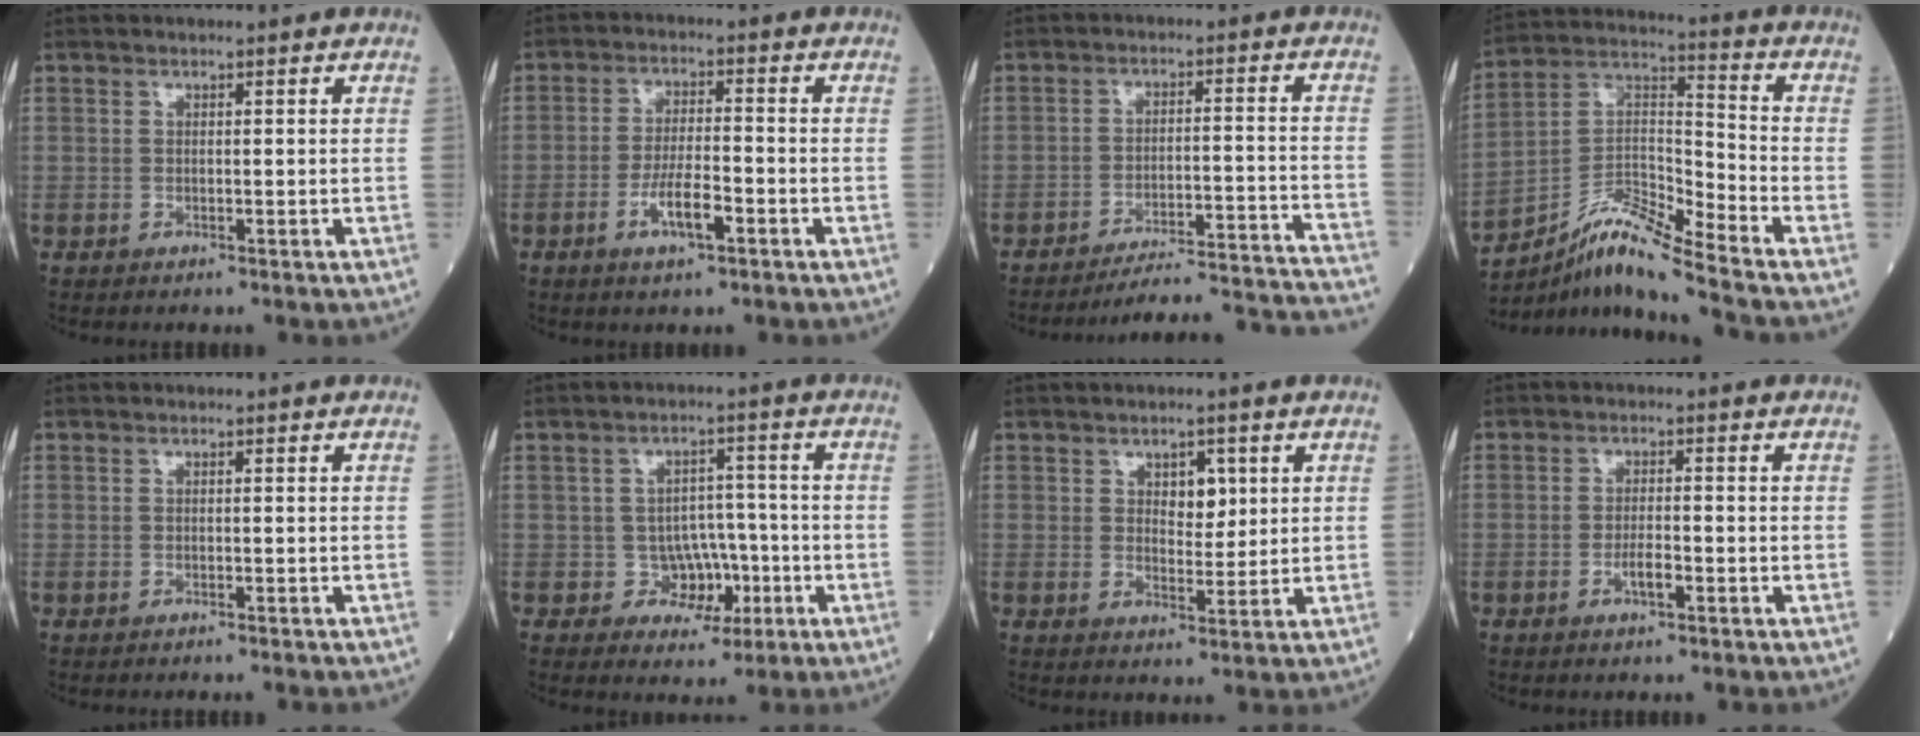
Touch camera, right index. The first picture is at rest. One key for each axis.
{"total": 5.8, "fx": -2.7, "fy": 1.2, "fz": 5.0, "tx": -0.097, "ty": -0.002, "tz": -0.048}
{"total": 20.0, "fx": -19.5, "fy": -1.9, "fz": 3.7, "tx": -0.015, "ty": -0.008, "tz": -0.257}
{"total": 12.1, "fx": -10.3, "fy": -0.5, "fz": 6.4, "tx": -0.127, "ty": 0.019, "tz": -0.188}
{"total": 1.1, "fx": -1.0, "fy": -0.1, "fz": 0.3, "tx": -0.006, "ty": 0.001, "tz": -0.013}
{"total": 6.3, "fx": -1.8, "fy": 5.3, "fz": 2.7, "tx": -0.020, "ty": 0.021, "tz": -0.020}
{"total": 3.6, "fx": 1.4, "fy": 2.1, "fz": 2.6, "tx": -0.033, "ty": 0.000, "tz": 0.023}
{"total": 2.6, "fx": -1.2, "fy": 0.5, "fz": 2.3, "tx": -0.040, "ty": 0.001, "tz": -0.021}